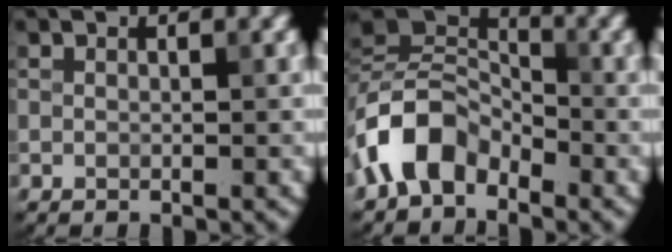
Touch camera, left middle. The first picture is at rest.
{"total": 6.5, "force": [-3.5, 4.1, 3.7], "torque": [-0.067, 0.008, -0.083]}